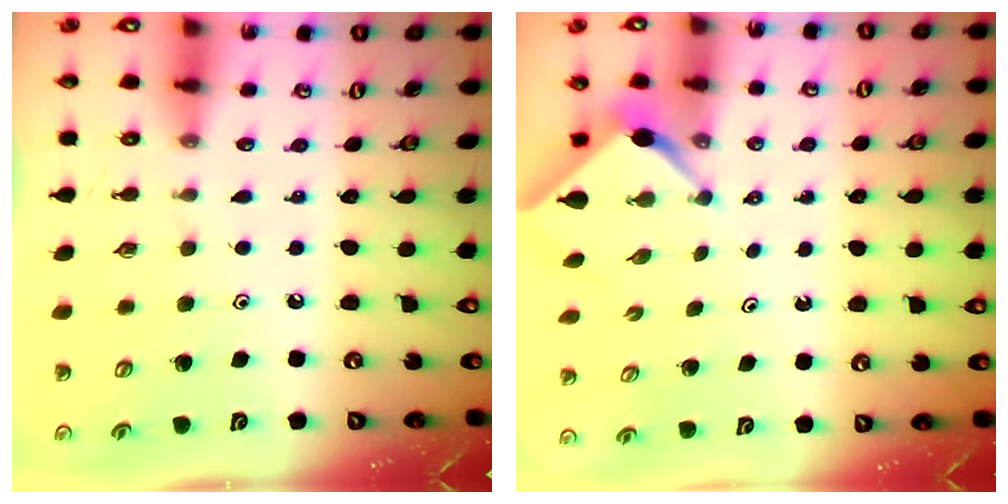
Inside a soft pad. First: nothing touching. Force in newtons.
{"total": 2.5, "press": 2.5, "slide": 0.2}